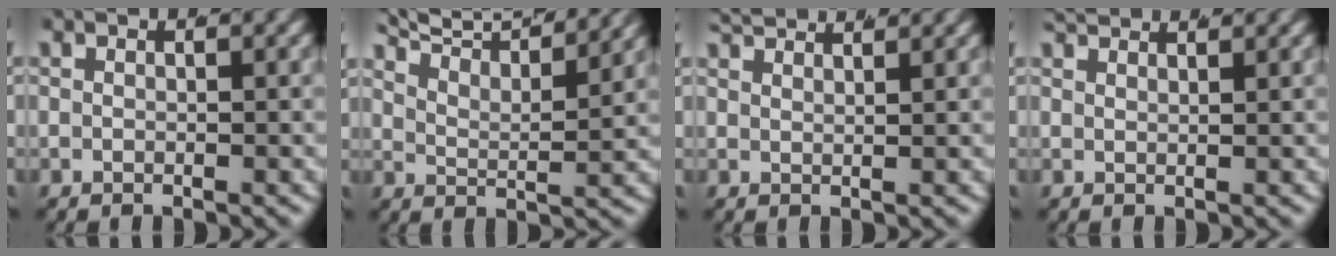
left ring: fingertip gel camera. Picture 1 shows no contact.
{"total": 9.7, "force": [8.3, 2.9, 4.2], "torque": [-0.067, 0.026, 0.122]}
{"total": 2.9, "force": [2.8, -0.4, 0.6], "torque": [-0.009, 0.000, 0.051]}
{"total": 2.4, "force": [2.3, -0.5, 0.4], "torque": [-0.006, -0.001, 0.042]}